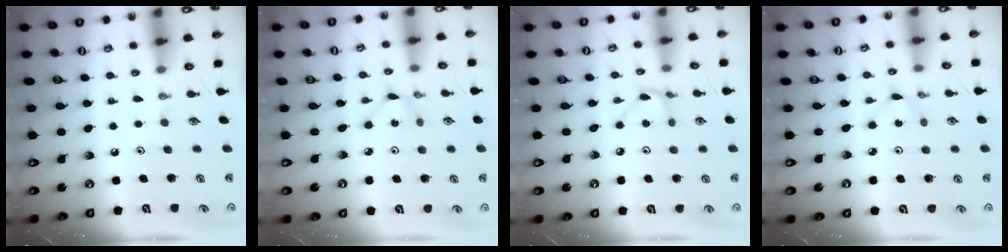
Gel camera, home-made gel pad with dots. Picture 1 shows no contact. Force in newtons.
{"total": 2.3, "press": 2.3, "slide": 0.3}
{"total": 2.8, "press": 2.8, "slide": 0.1}
{"total": 2.4, "press": 2.4, "slide": 0.3}